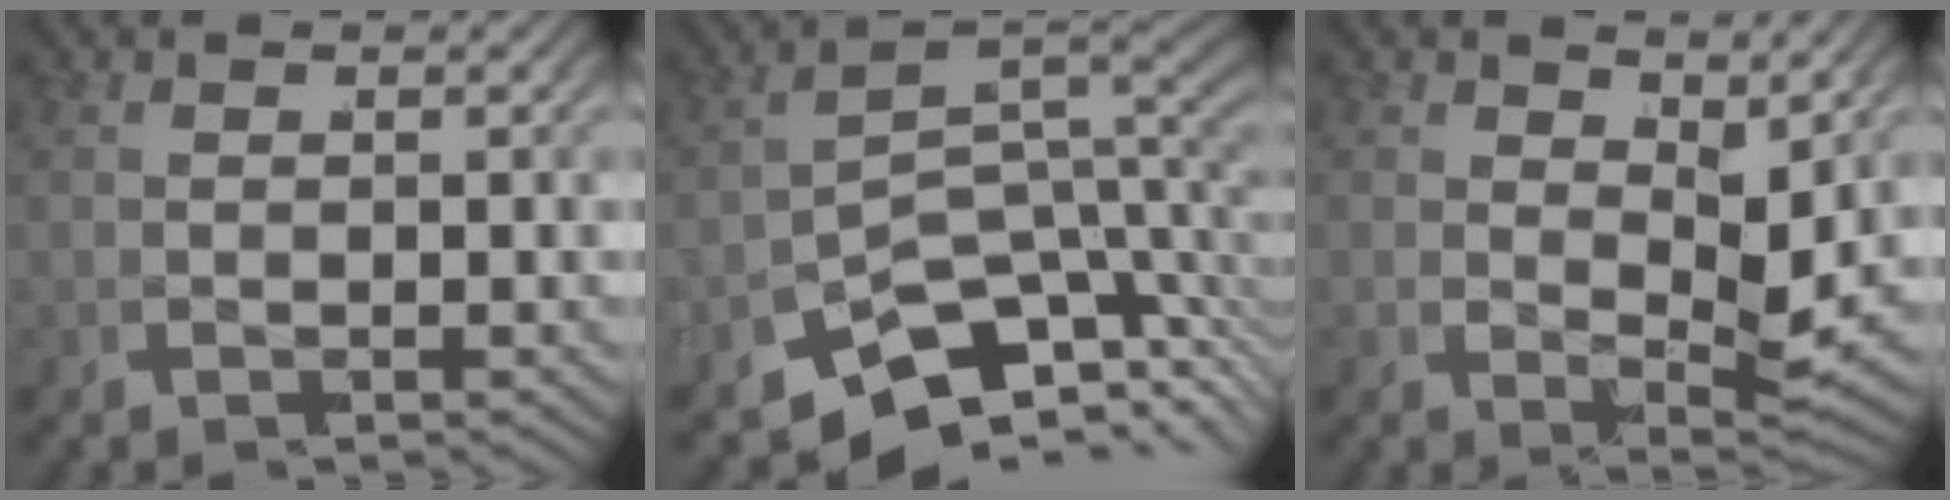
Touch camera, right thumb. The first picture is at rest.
{"total": 12.9, "force": [-6.3, 8.0, 8.1], "torque": [-0.140, -0.046, -0.096]}
{"total": 3.4, "force": [1.4, 1.1, 2.9], "torque": [-0.050, -0.013, 0.027]}